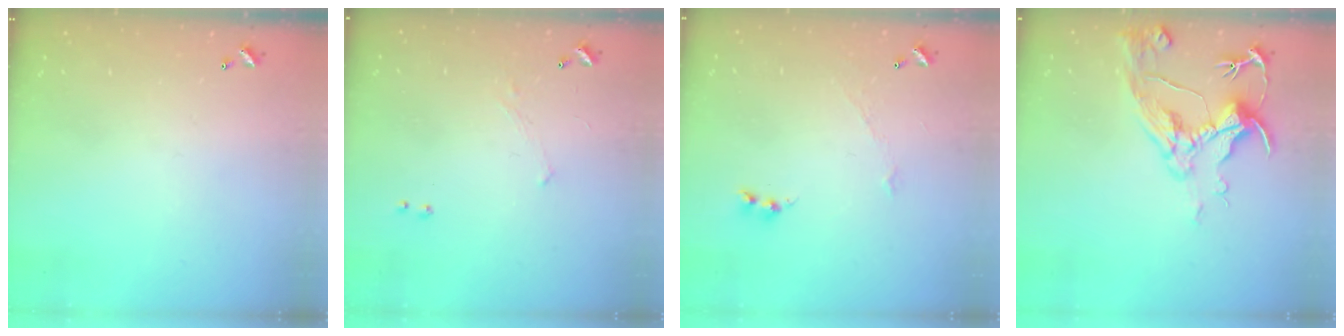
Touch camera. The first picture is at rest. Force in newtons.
{"total": 1.2, "press": 1.1, "slide": 0.5}
{"total": 1.9, "press": 1.8, "slide": 0.4}
{"total": 9.6, "press": 9.5, "slide": 1.5}